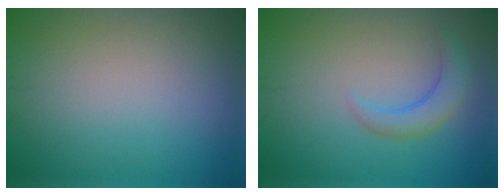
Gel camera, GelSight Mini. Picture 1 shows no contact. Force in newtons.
{"total": 2.6, "press": 2.5, "slide": 0.3}